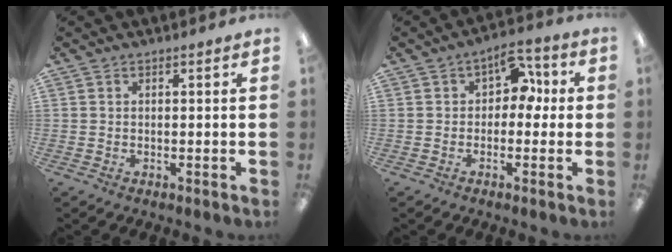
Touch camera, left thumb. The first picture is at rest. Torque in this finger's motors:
{"motor_torque": [0.14, 0.09, -0.27, 0.17, 0.00]}